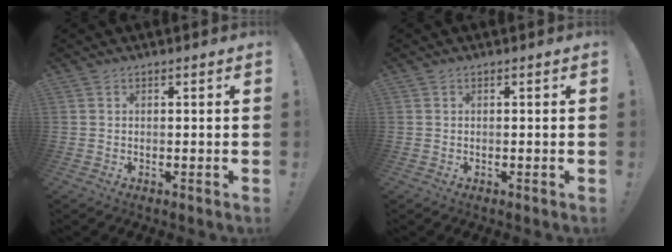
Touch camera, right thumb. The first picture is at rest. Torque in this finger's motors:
{"motor_torque": [-0.03, -0.23, 0.14, -0.36, -0.06]}